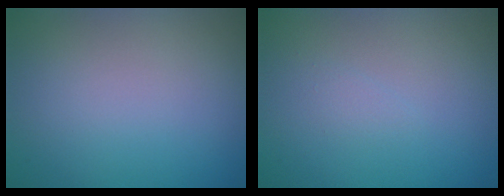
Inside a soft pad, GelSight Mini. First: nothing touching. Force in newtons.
{"total": 0.7, "press": 0.7, "slide": 0.1}